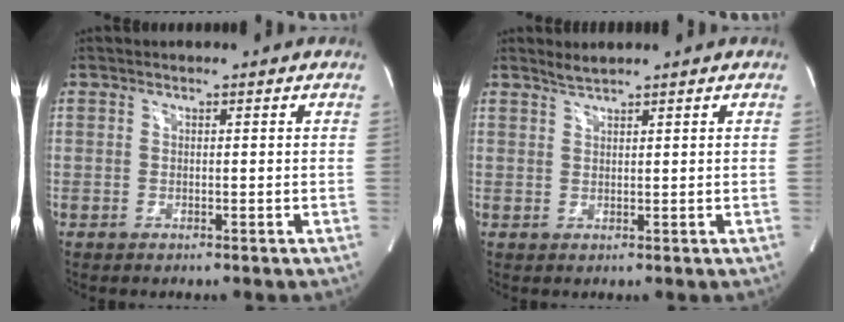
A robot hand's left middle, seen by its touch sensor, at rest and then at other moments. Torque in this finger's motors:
{"motor_torque": [0.12, -0.02, -0.06, 0.00]}